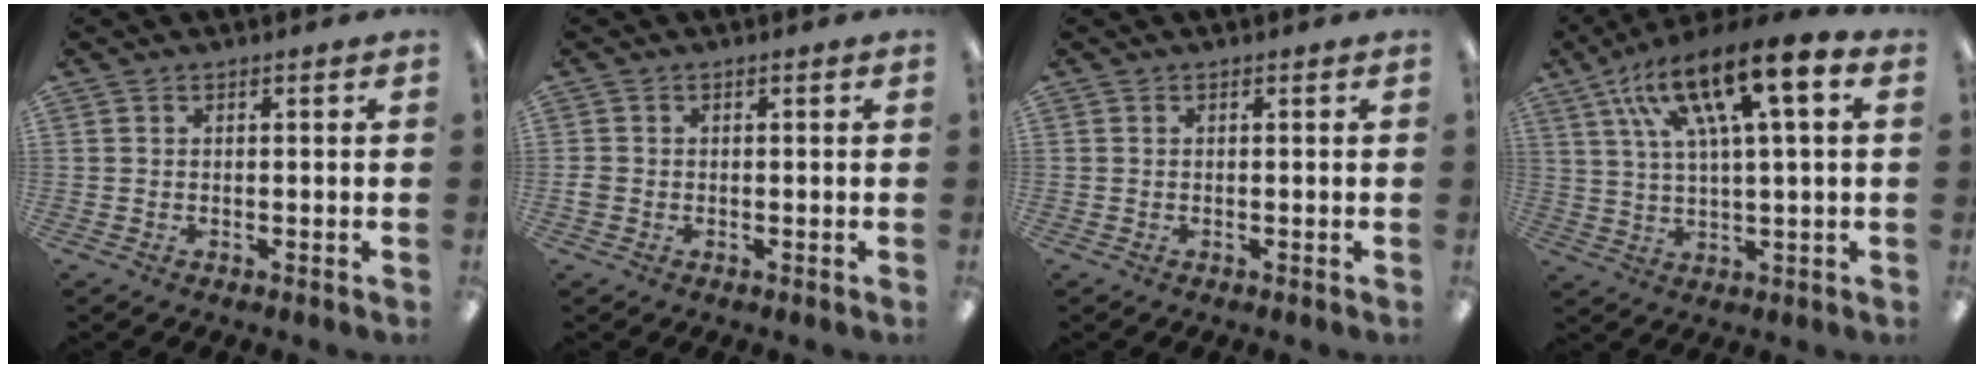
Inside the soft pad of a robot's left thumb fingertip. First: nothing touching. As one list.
[{"total": 1.5, "force": [-0.4, 1.2, 0.8], "torque": [-0.013, 0.004, -0.007]}, {"total": 0.0}, {"total": 16.5, "force": [8.3, 4.7, 13.5], "torque": [-0.247, -0.027, 0.136]}]